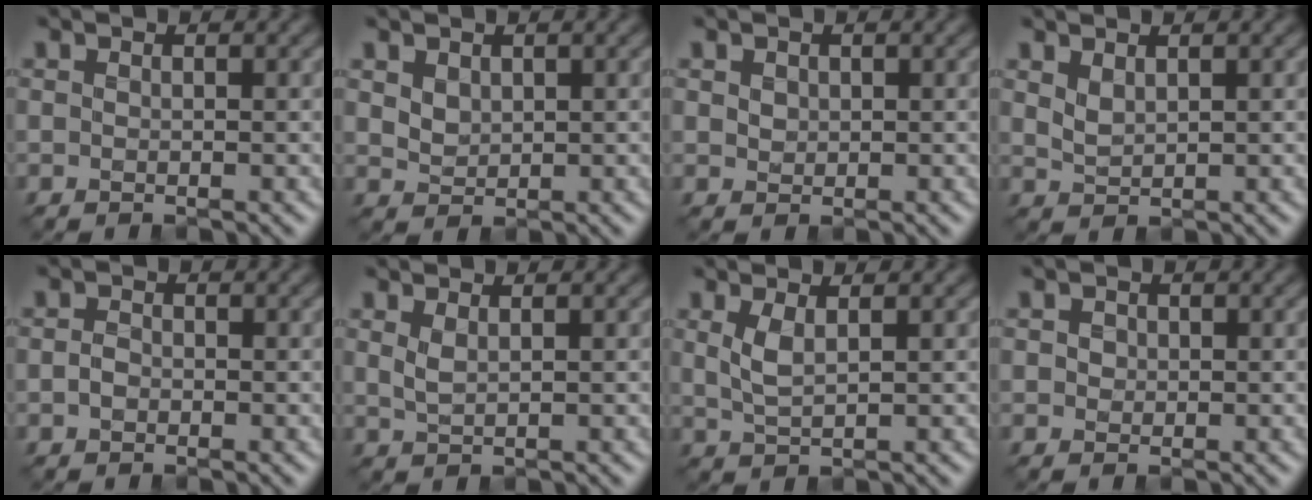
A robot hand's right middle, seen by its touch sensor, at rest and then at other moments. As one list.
[{"total": 2.1, "force": [0.9, 1.5, 1.1], "torque": [-0.027, -0.006, 0.020]}, {"total": 1.3, "force": [0.5, 1.0, 0.6], "torque": [-0.014, -0.003, 0.013]}, {"total": 1.4, "force": [0.8, 0.7, 0.9], "torque": [-0.023, -0.002, 0.019]}, {"total": 1.1, "force": [-0.6, 0.8, 0.5], "torque": [-0.010, 0.000, -0.017]}, {"total": 1.1, "force": [0.5, 0.4, 0.9], "torque": [-0.026, -0.003, 0.013]}, {"total": 1.9, "force": [0.5, 0.7, 1.7], "torque": [-0.044, -0.004, 0.013]}, {"total": 1.6, "force": [0.5, 1.3, 0.7], "torque": [-0.019, 0.004, 0.007]}]